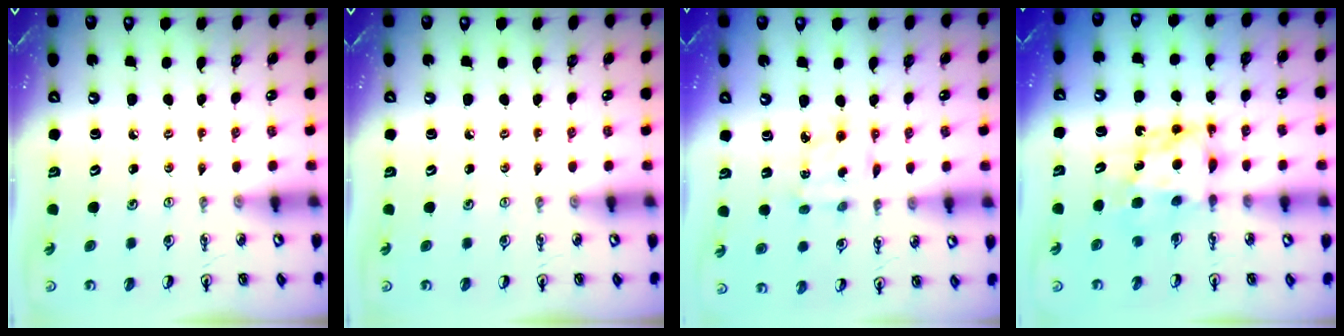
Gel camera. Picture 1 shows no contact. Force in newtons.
{"total": 0.0}
{"total": 2.9, "press": 2.9, "slide": 0.1}
{"total": 6.6, "press": 6.6, "slide": 0.6}